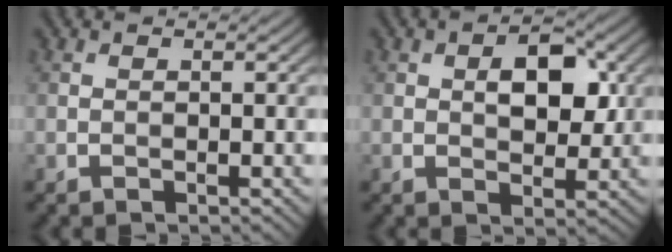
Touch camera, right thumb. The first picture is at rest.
{"total": 5.8, "force": [1.1, 3.4, 4.6], "torque": [-0.066, 0.001, 0.016]}